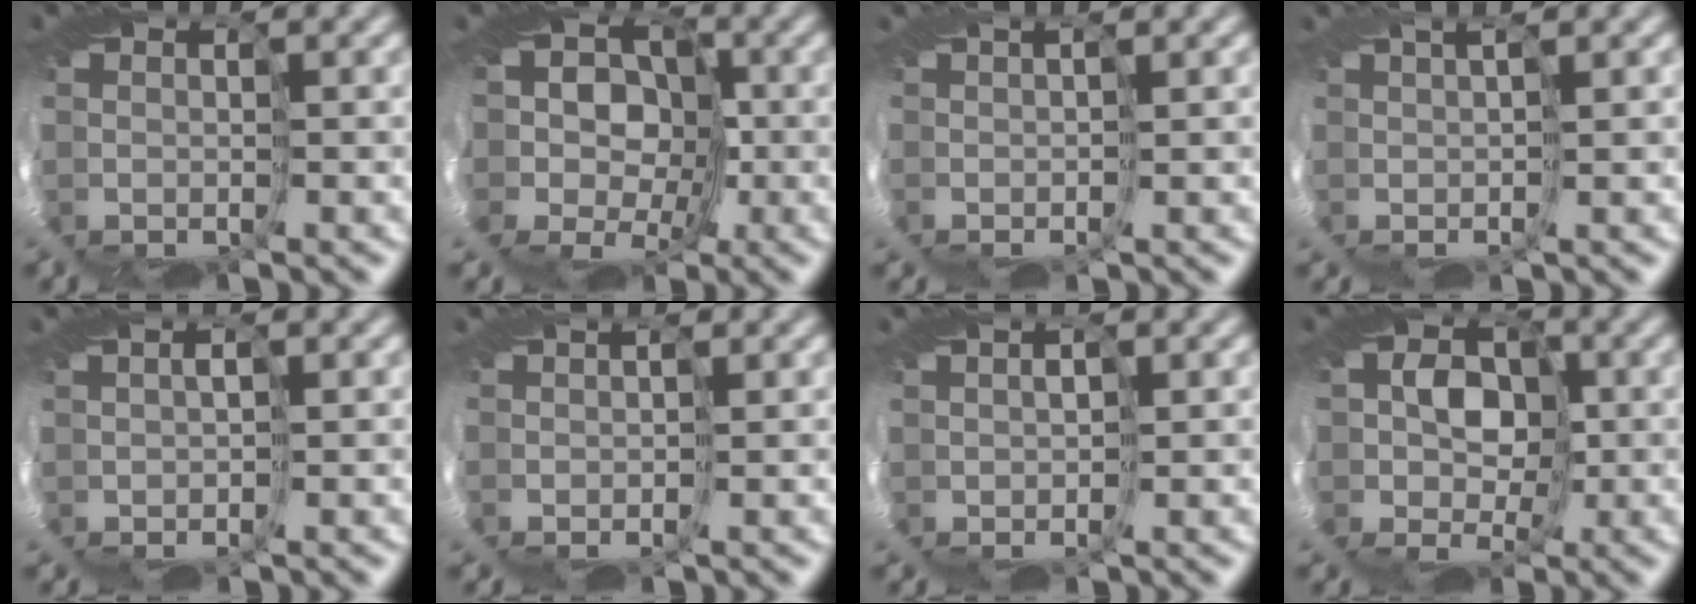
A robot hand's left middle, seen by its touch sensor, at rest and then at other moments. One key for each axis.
{"total": 7.8, "fx": 0.5, "fy": 6.7, "fz": 3.8, "tx": -0.065, "ty": 0.048, "tz": -0.060}
{"total": 2.0, "fx": 0.4, "fy": -1.8, "fz": -0.8, "tx": 0.031, "ty": 0.007, "tz": -0.003}
{"total": 2.6, "fx": 0.7, "fy": -2.4, "fz": -0.8, "tx": 0.033, "ty": 0.022, "tz": -0.005}
{"total": 1.2, "fx": 0.2, "fy": -1.0, "fz": -0.6, "tx": 0.023, "ty": 0.010, "tz": -0.001}
{"total": 0.7, "fx": 0.6, "fy": -0.3, "fz": -0.3, "tx": 0.016, "ty": 0.005, "tz": -0.005}
{"total": 0.9, "fx": 0.6, "fy": -0.5, "fz": -0.6, "tx": 0.022, "ty": 0.018, "tz": 0.000}
{"total": 4.0, "fx": 0.3, "fy": 3.3, "fz": 2.1, "tx": -0.007, "ty": 0.011, "tz": -0.034}